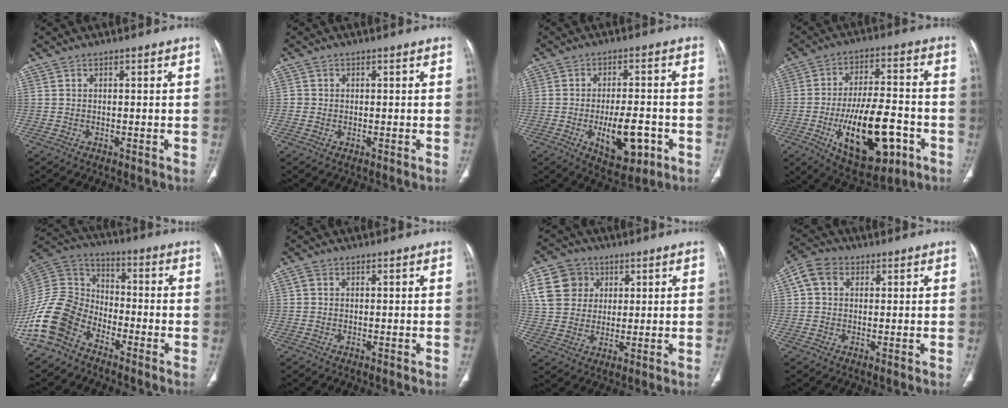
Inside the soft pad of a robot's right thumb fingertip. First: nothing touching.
{"total": 0.8, "force": [0.0, 0.8, 0.0], "torque": [0.005, 0.004, -0.002]}
{"total": 10.4, "force": [-3.4, 4.8, 8.7], "torque": [-0.120, 0.011, -0.041]}
{"total": 19.3, "force": [-6.4, 8.8, 15.9], "torque": [-0.241, 0.026, -0.088]}
{"total": 14.0, "force": [-8.5, 9.2, 6.2], "torque": [-0.119, 0.064, -0.180]}
{"total": 1.0, "force": [0.2, 0.9, 0.5], "torque": [-0.010, 0.003, 0.003]}
{"total": 11.9, "force": [4.0, 10.1, 4.8], "torque": [-0.073, 0.005, 0.073]}
{"total": 5.8, "force": [1.6, 4.5, 3.2], "torque": [-0.056, 0.015, 0.024]}